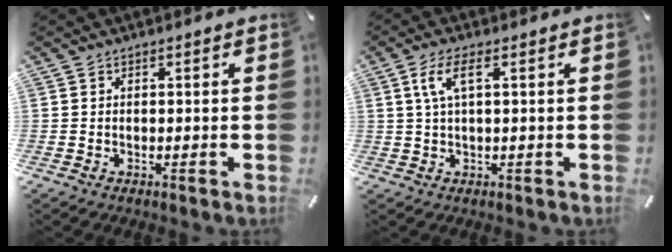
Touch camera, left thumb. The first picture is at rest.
{"total": 5.8, "force": [1.6, 1.5, 5.3], "torque": [-0.115, 0.000, 0.025]}